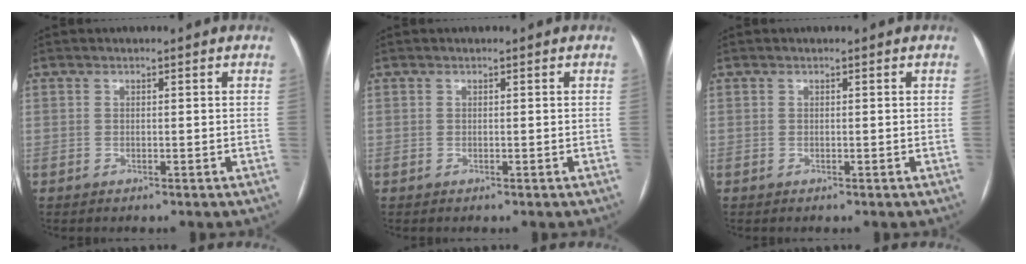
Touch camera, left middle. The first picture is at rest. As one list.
[{"total": 0.0}, {"total": 0.0}]